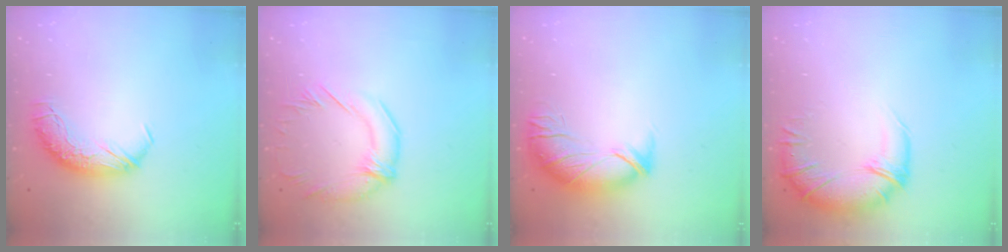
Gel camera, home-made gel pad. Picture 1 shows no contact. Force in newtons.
{"total": 1.1, "press": 0.6, "slide": 1.0}
{"total": 2.9, "press": 1.4, "slide": 2.5}
{"total": 2.9, "press": 0.7, "slide": 2.8}